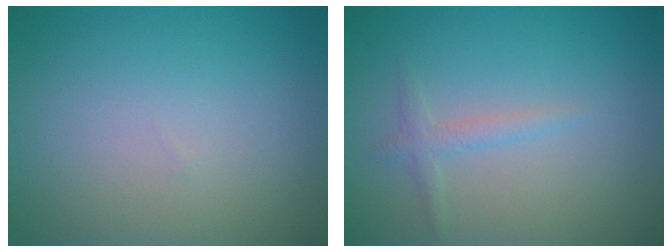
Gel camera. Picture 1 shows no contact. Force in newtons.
{"total": 1.3, "press": 1.3, "slide": 0.0}